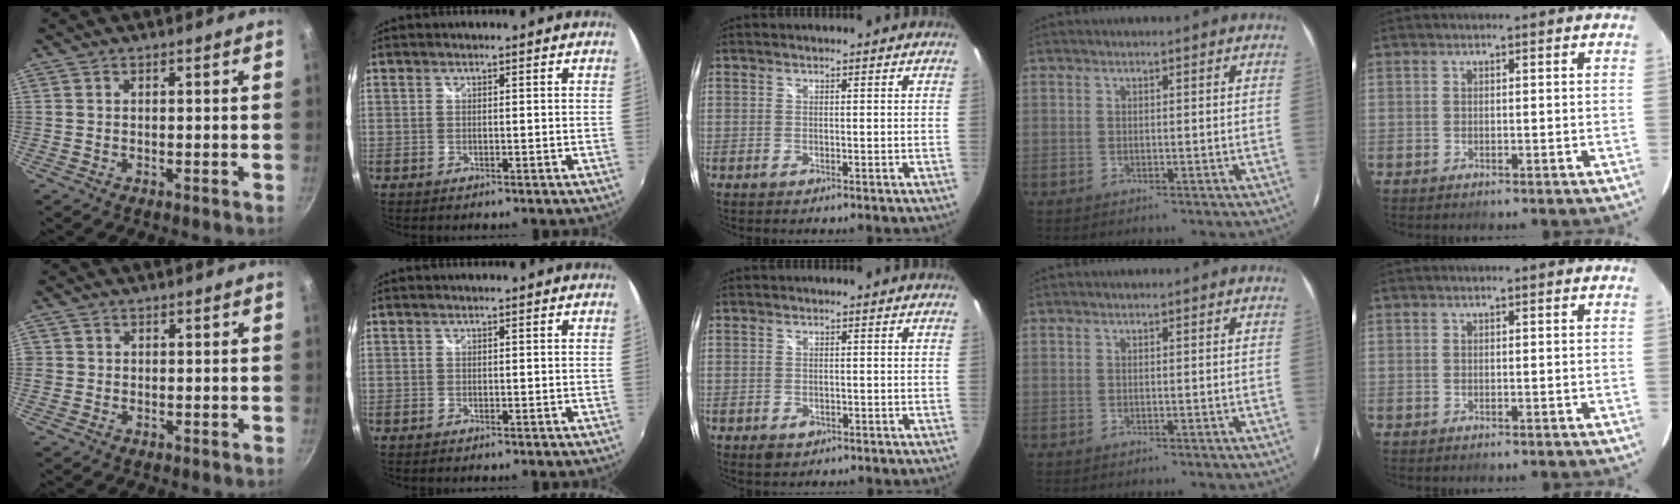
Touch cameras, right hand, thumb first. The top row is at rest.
{"thumb": {"total": 1.1, "force": [-0.2, 1.1, 0.2], "torque": [-0.001, 0.002, -0.005]}, "middle": {"total": 2.2, "force": [-1.1, 1.6, 1.2], "torque": [-0.020, -0.007, -0.013]}}